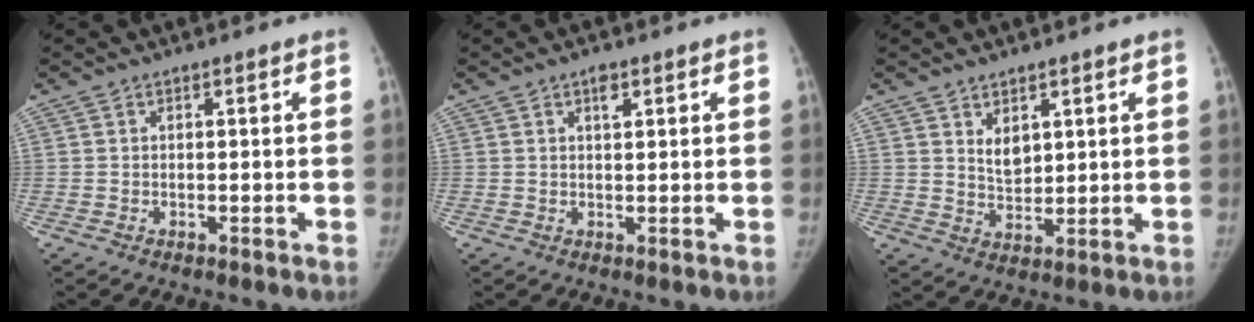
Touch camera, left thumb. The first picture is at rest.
{"total": 2.0, "force": [1.1, 0.9, 1.4], "torque": [-0.016, -0.004, 0.016]}
{"total": 4.2, "force": [2.1, 2.5, 2.6], "torque": [-0.026, -0.021, 0.046]}